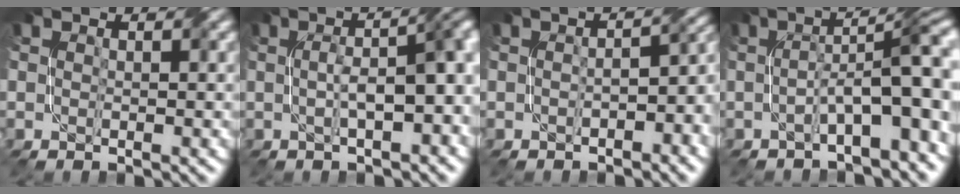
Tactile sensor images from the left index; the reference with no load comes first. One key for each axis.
{"total": 7.0, "fx": -0.1, "fy": 2.1, "fz": 6.7, "tx": -0.092, "ty": 0.011, "tz": 0.001}
{"total": 4.7, "fx": -1.4, "fy": 2.2, "fz": 3.8, "tx": -0.037, "ty": 0.004, "tz": -0.022}
{"total": 8.3, "fx": -1.8, "fy": 2.2, "fz": 7.8, "tx": -0.115, "ty": 0.017, "tz": -0.033}